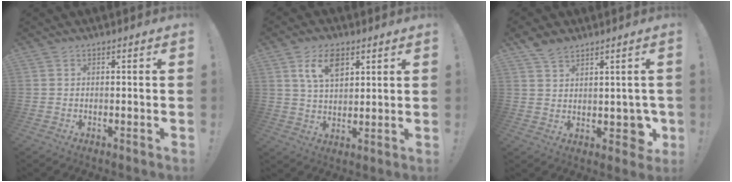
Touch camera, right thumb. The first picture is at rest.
{"total": 9.0, "force": [4.6, 5.0, 5.8], "torque": [-0.101, -0.005, 0.086]}
{"total": 9.7, "force": [3.9, 7.3, 5.0], "torque": [-0.069, -0.022, 0.088]}